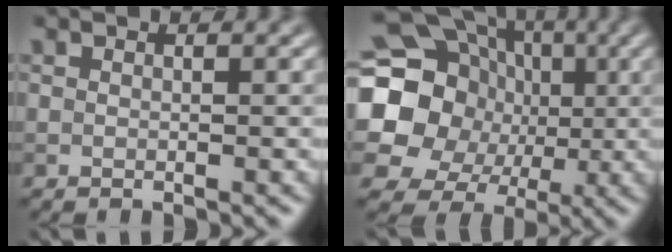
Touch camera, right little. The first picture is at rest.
{"total": 20.0, "force": [1.2, 18.4, 7.8], "torque": [-0.176, 0.021, -0.025]}